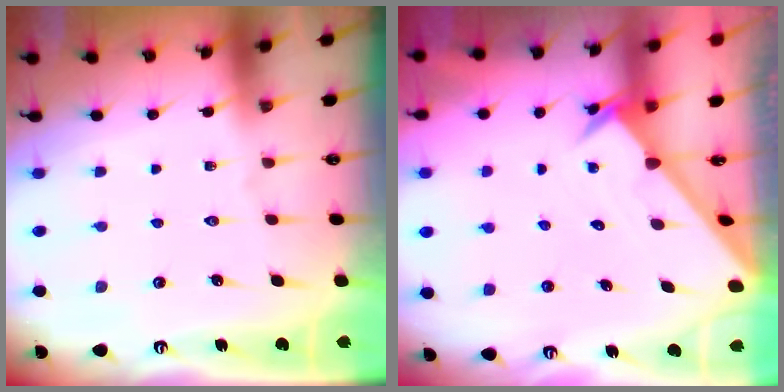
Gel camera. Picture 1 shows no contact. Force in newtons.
{"total": 2.1, "press": 2.1, "slide": 0.1}